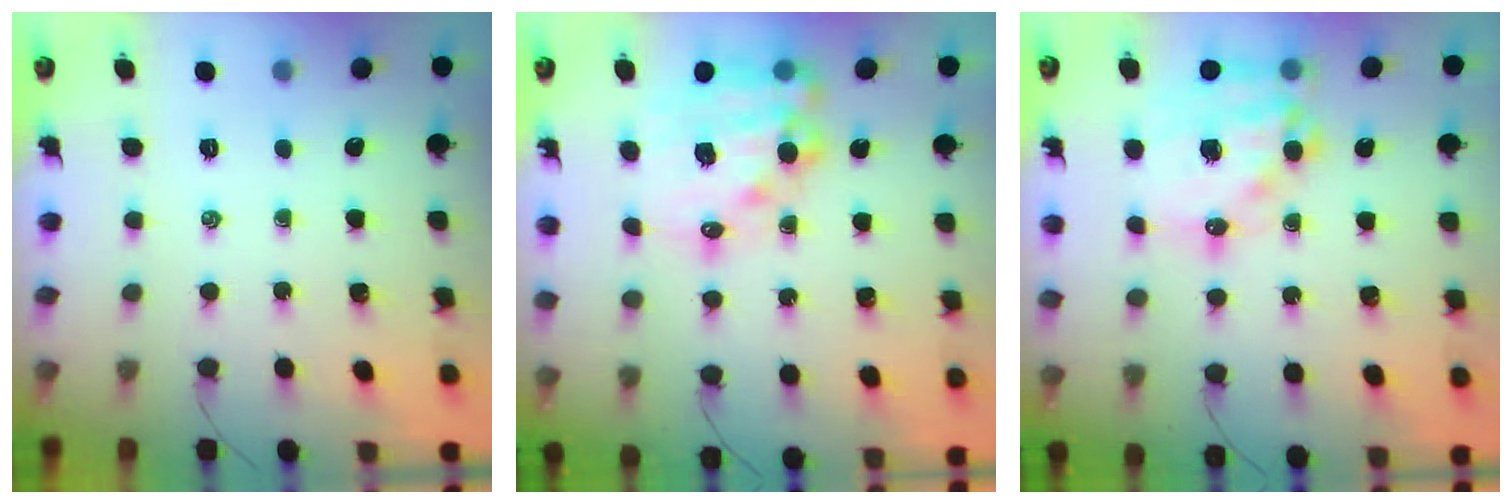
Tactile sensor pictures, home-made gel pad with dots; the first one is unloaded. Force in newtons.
{"total": 17.2, "press": 16.8, "slide": 3.8}
{"total": 17.6, "press": 17.1, "slide": 3.9}